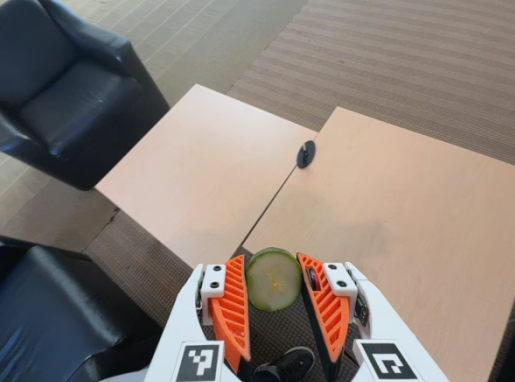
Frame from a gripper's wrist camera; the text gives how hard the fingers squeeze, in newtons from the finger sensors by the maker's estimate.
{"total": 11.2, "left": 11.3, "right": 11.1}